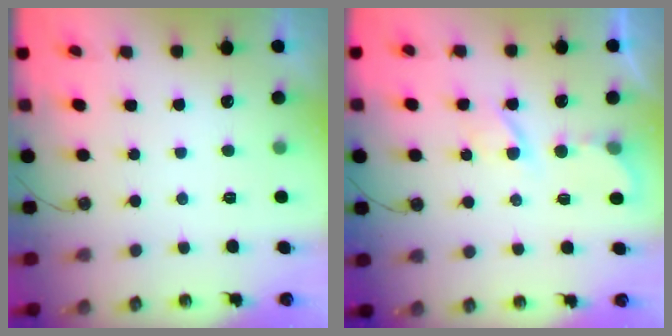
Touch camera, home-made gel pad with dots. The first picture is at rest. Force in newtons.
{"total": 4.9, "press": 4.8, "slide": 0.4}